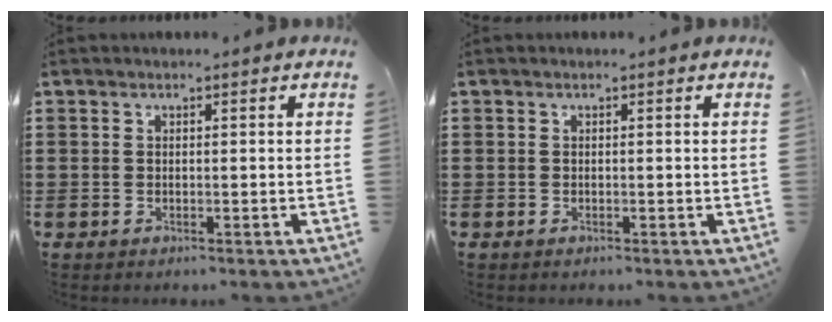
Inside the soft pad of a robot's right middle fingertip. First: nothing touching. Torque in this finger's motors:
{"motor_torque": [0.00, 0.00, 0.11, 0.00]}